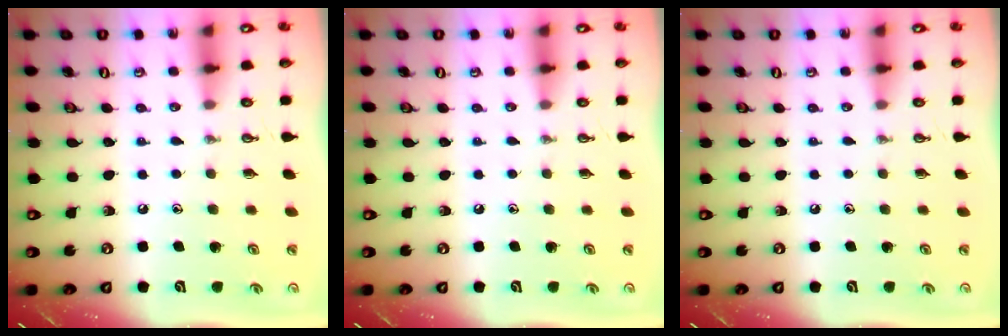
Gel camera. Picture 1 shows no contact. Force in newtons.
{"total": 0.0}
{"total": 0.0}